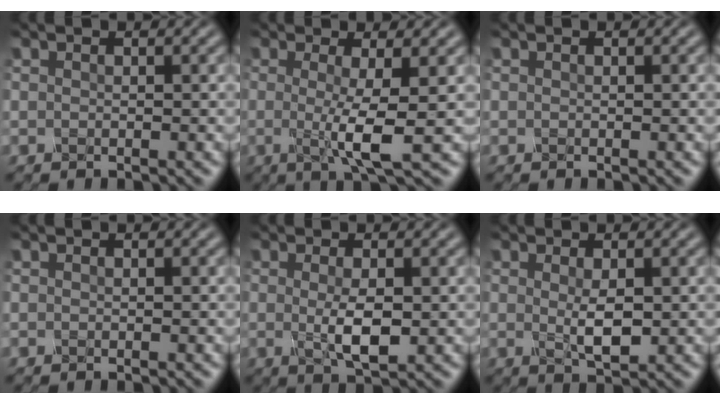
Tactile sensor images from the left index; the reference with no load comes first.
{"total": 4.6, "force": [-0.2, 0.8, 4.5], "torque": [-0.079, -0.011, -0.006]}
{"total": 0.0}
{"total": 0.0}
{"total": 3.1, "force": [-0.1, 0.9, 3.0], "torque": [-0.058, -0.004, 0.002]}
{"total": 2.4, "force": [0.2, 0.8, 2.3], "torque": [-0.047, -0.006, 0.008]}